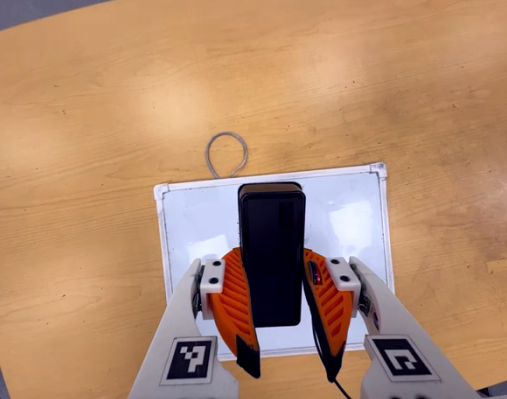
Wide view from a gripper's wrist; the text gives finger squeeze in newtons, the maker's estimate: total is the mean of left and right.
{"total": 8.1, "left": 7.1, "right": 9.1}